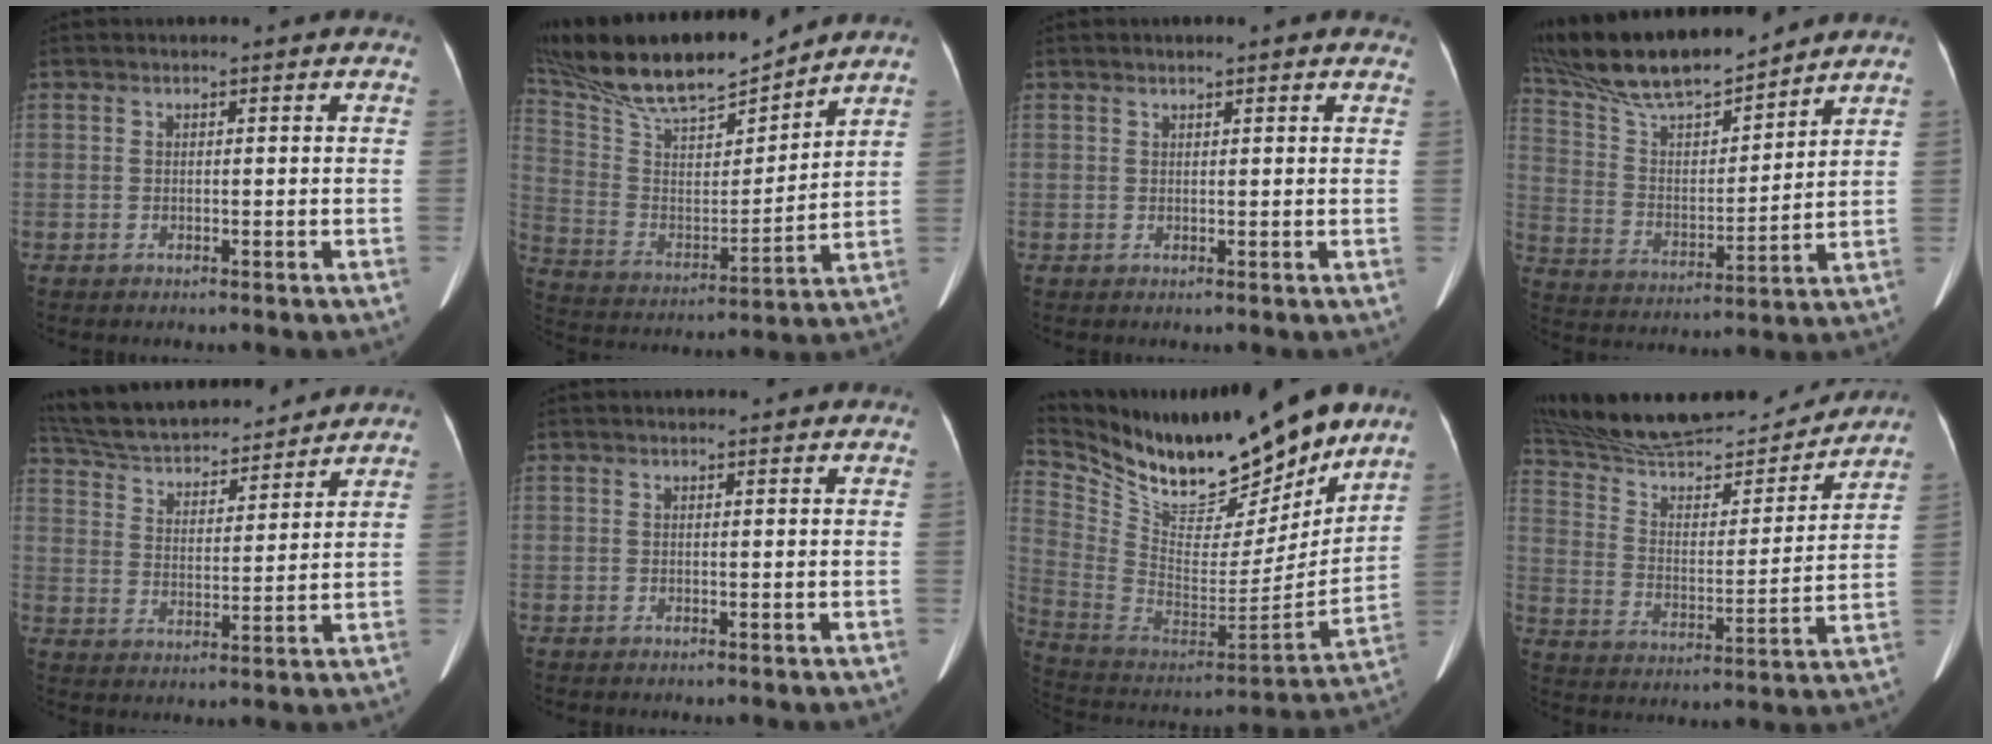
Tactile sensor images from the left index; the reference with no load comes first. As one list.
[{"total": 21.5, "force": [18.8, 3.7, 9.7], "torque": [-0.195, 0.011, 0.332]}, {"total": 2.5, "force": [1.9, 0.5, 1.5], "torque": [-0.019, 0.017, 0.024]}, {"total": 18.1, "force": [15.9, 2.8, 8.2], "torque": [-0.162, 0.018, 0.291]}, {"total": 20.1, "force": [18.2, 4.5, 7.1], "torque": [-0.141, 0.029, 0.287]}, {"total": 2.3, "force": [2.1, 0.3, 1.0], "torque": [-0.009, 0.022, 0.029]}, {"total": 26.2, "force": [21.3, 7.3, 13.2], "torque": [-0.252, -0.029, 0.344]}, {"total": 25.0, "force": [22.8, 4.7, 8.9], "torque": [-0.164, -0.008, 0.348]}]